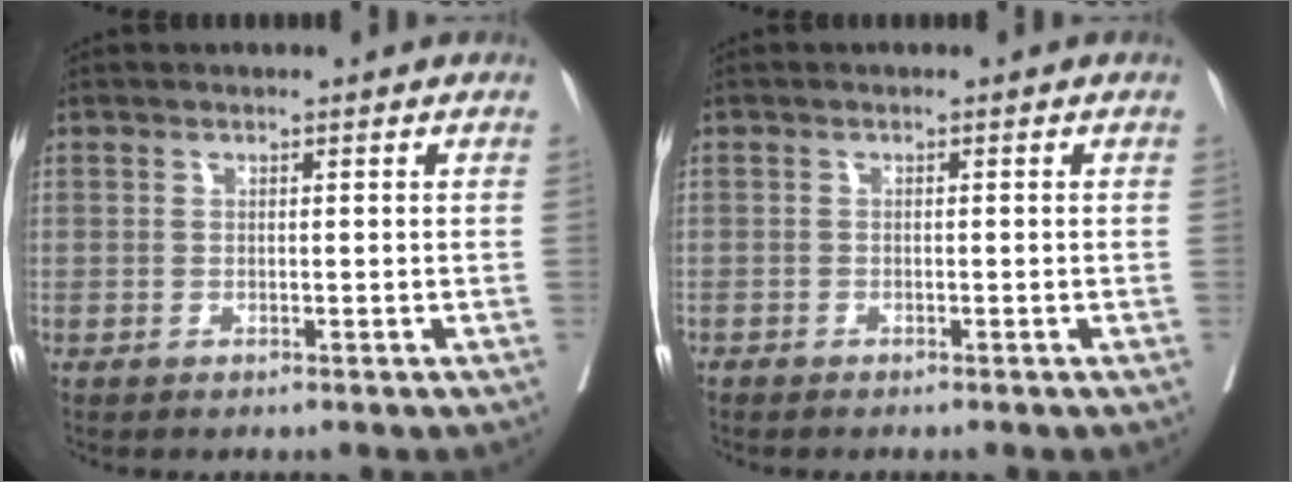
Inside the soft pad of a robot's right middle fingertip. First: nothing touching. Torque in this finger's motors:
{"motor_torque": [-0.17, 0.15, 0.00, 0.00]}